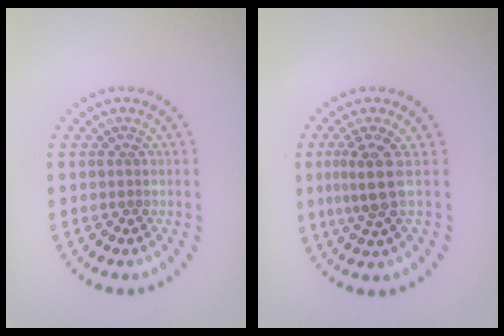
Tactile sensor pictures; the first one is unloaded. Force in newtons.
{"total": 2.8, "press": 2.1, "slide": 1.9}